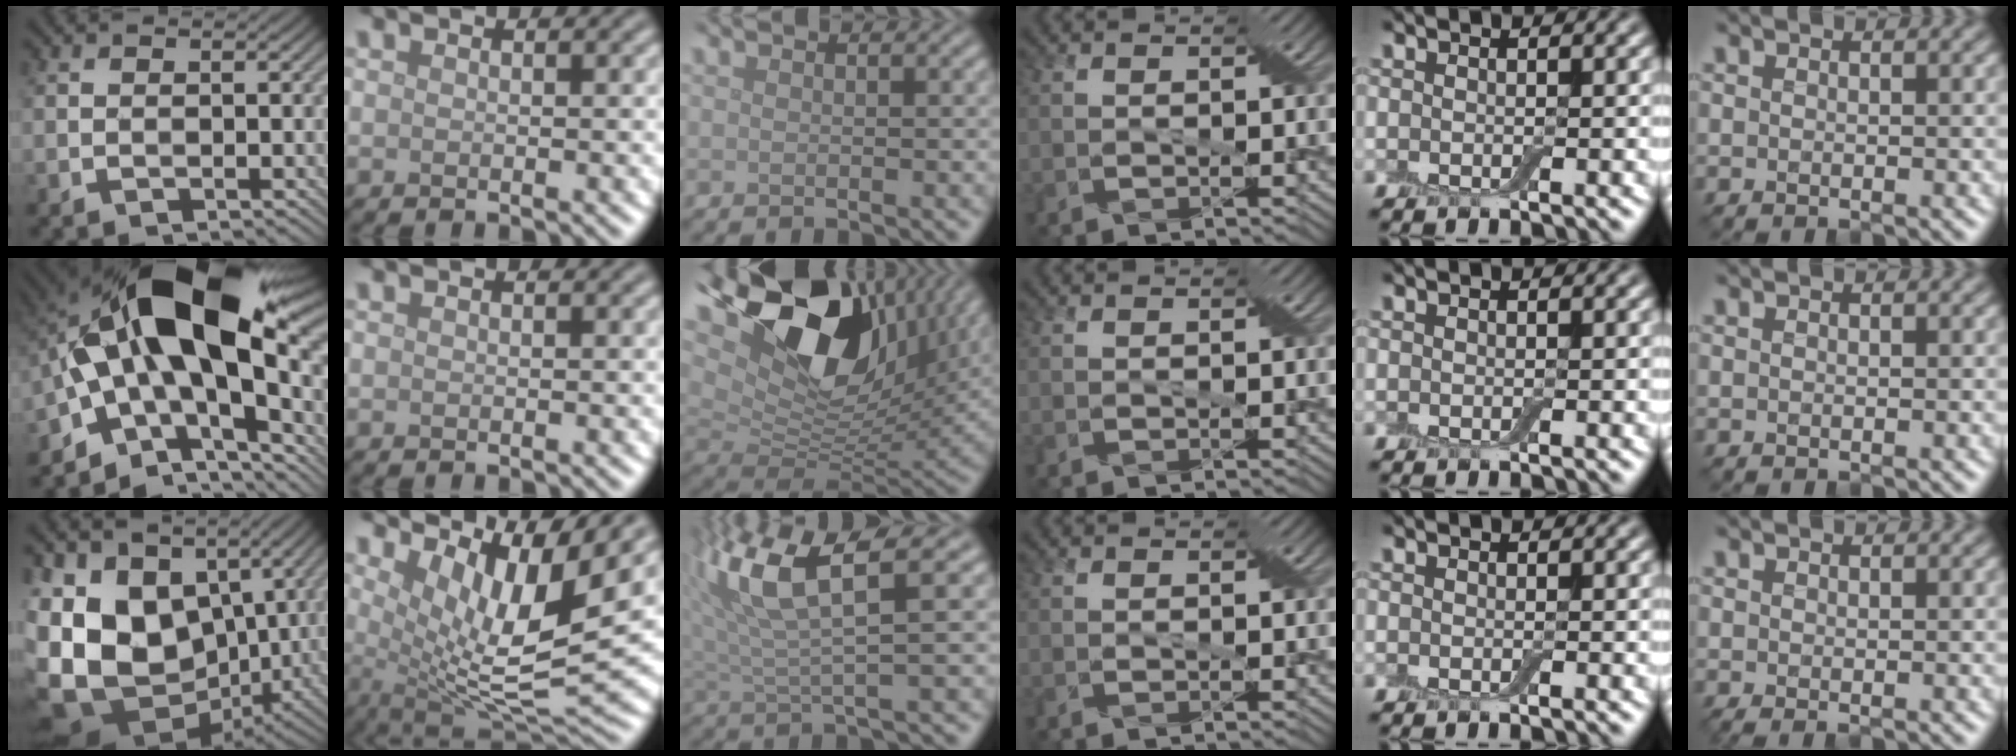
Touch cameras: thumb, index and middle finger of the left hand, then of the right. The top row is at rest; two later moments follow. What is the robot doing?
{"motion": "cut", "object": "aluminum foil"}